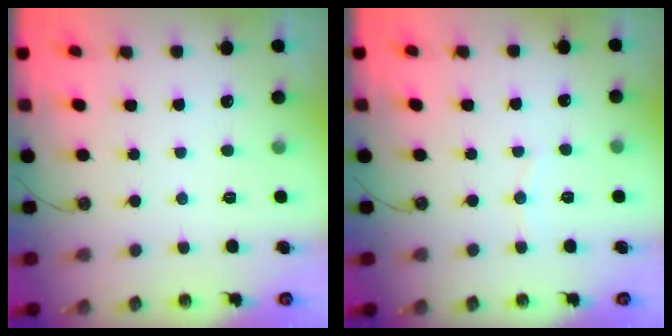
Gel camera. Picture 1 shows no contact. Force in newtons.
{"total": 4.0, "press": 4.0, "slide": 0.5}